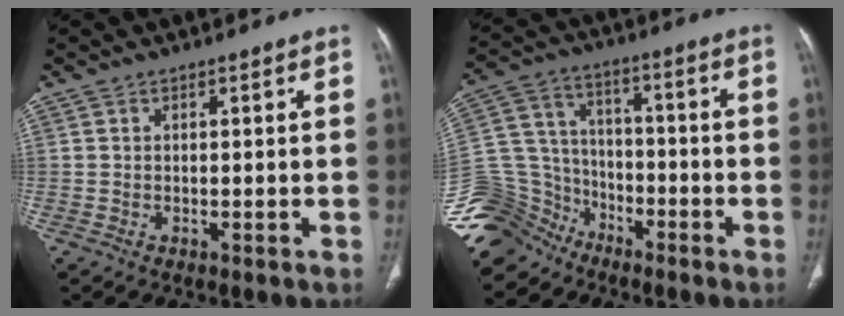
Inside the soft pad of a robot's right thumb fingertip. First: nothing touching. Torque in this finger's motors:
{"motor_torque": [0.32, -0.21, -0.84, -0.68, -0.16]}